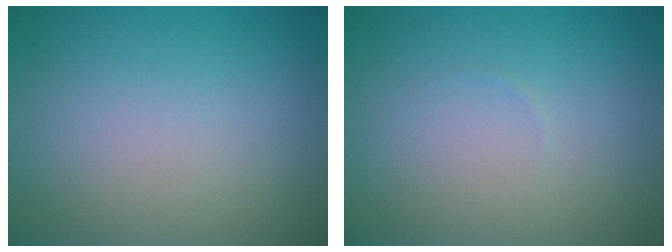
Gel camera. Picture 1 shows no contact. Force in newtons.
{"total": 0.0}